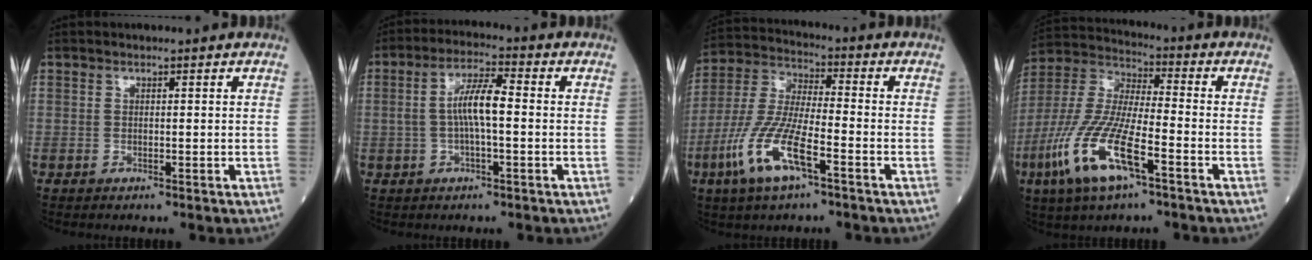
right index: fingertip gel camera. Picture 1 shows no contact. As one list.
[{"total": 6.7, "force": [0.0, 1.3, 6.6], "torque": [-0.131, 0.017, -0.004]}, {"total": 12.5, "force": [-5.7, 2.8, 10.8], "torque": [-0.237, -0.011, -0.111]}, {"total": 15.2, "force": [-6.8, 3.5, 13.1], "torque": [-0.292, -0.018, -0.130]}]